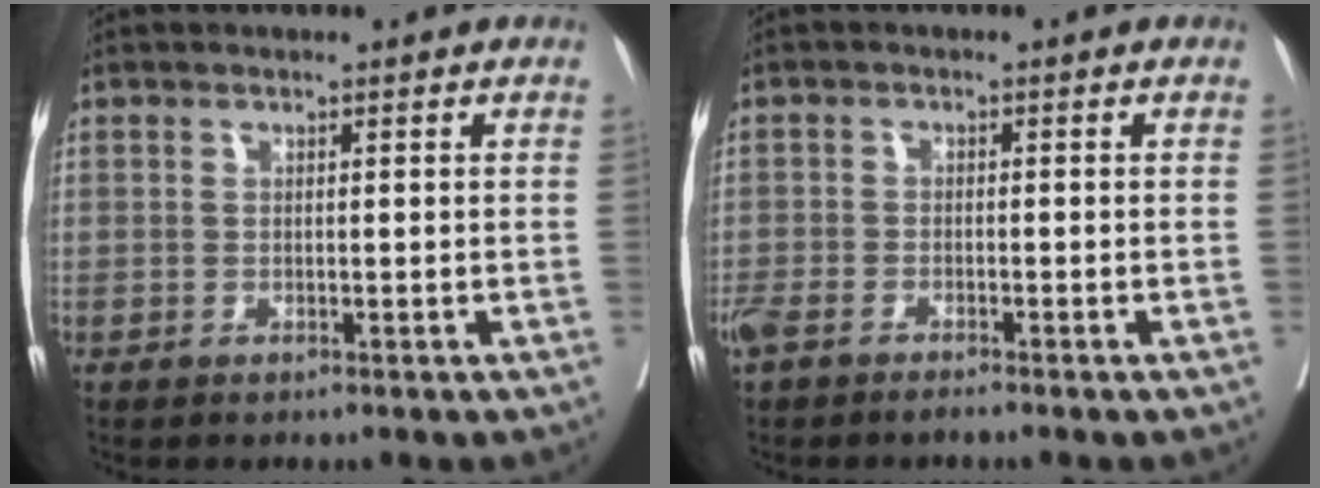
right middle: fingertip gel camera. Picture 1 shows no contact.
{"total": 4.2, "force": [-3.3, 1.4, 2.3], "torque": [-0.047, -0.003, -0.060]}